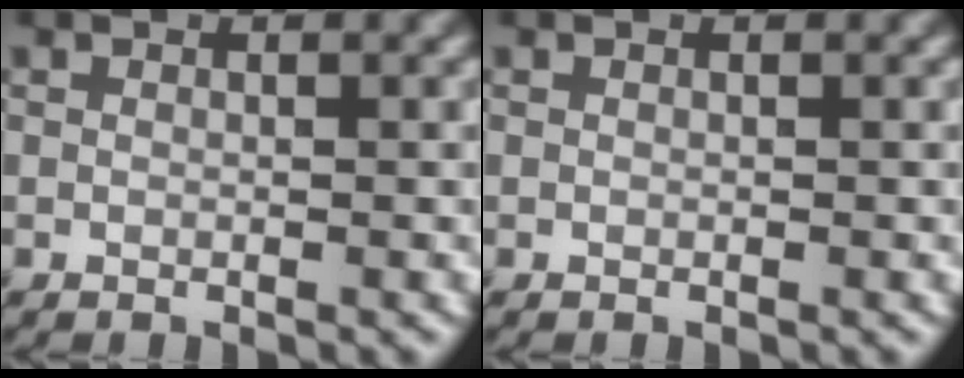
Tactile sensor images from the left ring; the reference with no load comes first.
{"total": 0.0}